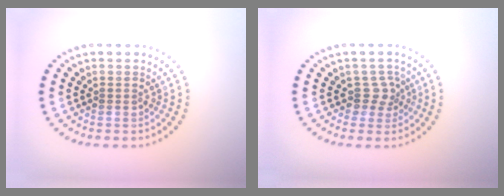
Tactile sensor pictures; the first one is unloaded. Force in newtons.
{"total": 1.9, "press": 1.4, "slide": 1.3}